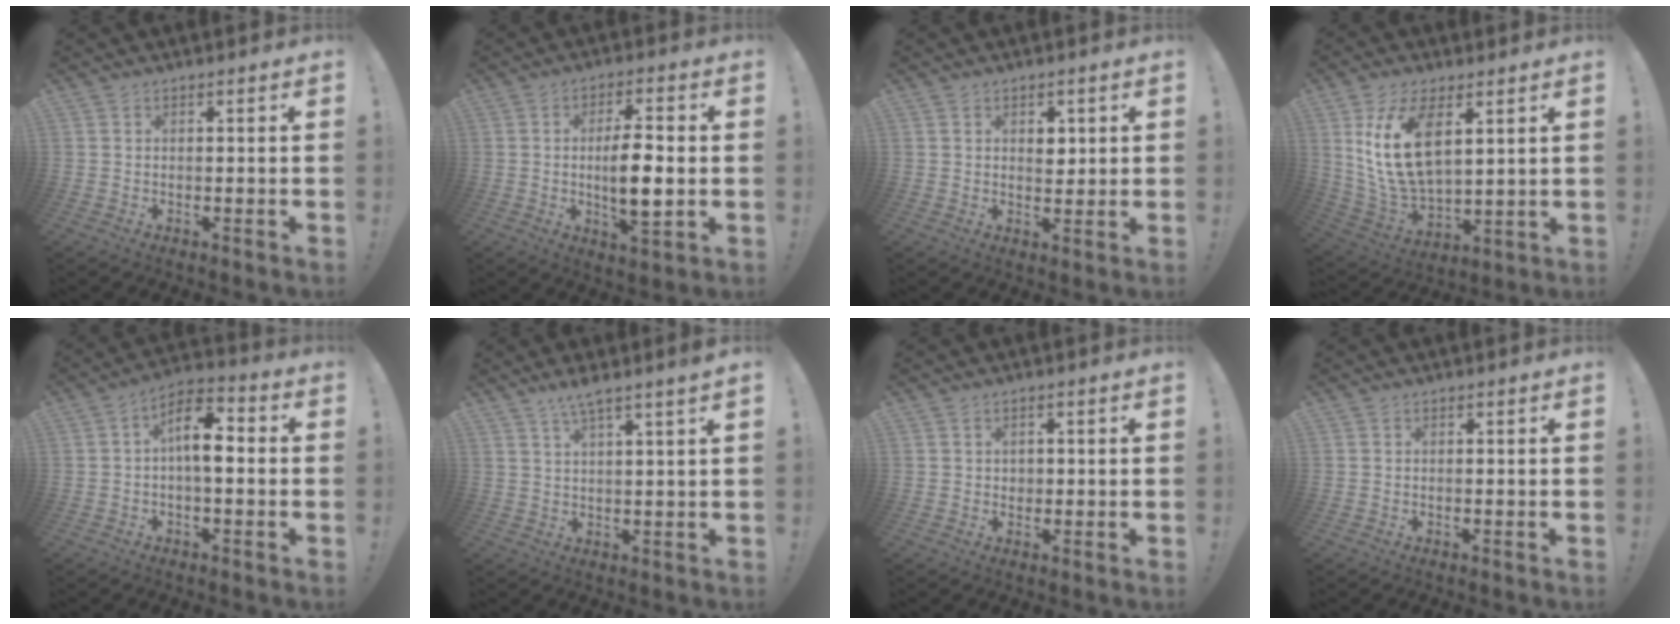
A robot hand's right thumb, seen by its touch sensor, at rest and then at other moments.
{"total": 10.2, "force": [-0.7, 3.0, 9.8], "torque": [-0.169, -0.012, -0.023]}
{"total": 3.5, "force": [1.1, 2.8, 1.7], "torque": [-0.010, -0.006, 0.013]}
{"total": 15.6, "force": [6.4, 8.3, 11.6], "torque": [-0.237, -0.029, 0.115]}
{"total": 9.9, "force": [0.5, 5.0, 8.6], "torque": [-0.133, 0.003, 0.008]}
{"total": 4.9, "force": [3.4, -0.5, 3.5], "torque": [-0.066, -0.016, 0.055]}
{"total": 1.3, "force": [0.1, 1.3, 0.1], "torque": [0.000, 0.003, 0.002]}
{"total": 0.0}